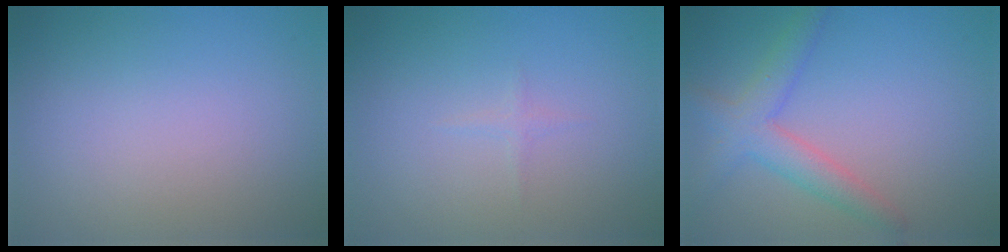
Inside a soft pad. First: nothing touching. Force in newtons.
{"total": 0.6, "press": 0.6, "slide": 0.0}
{"total": 3.7, "press": 3.7, "slide": 0.3}